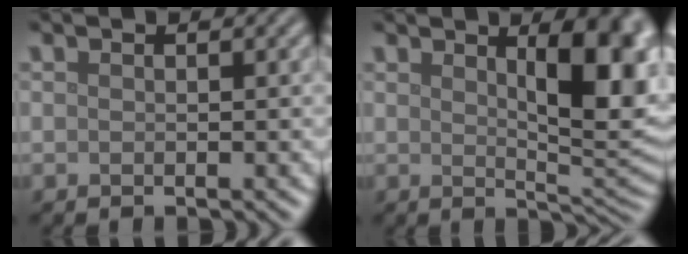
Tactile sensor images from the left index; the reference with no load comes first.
{"total": 7.8, "force": [2.4, 2.4, 7.0], "torque": [-0.092, -0.004, 0.042]}